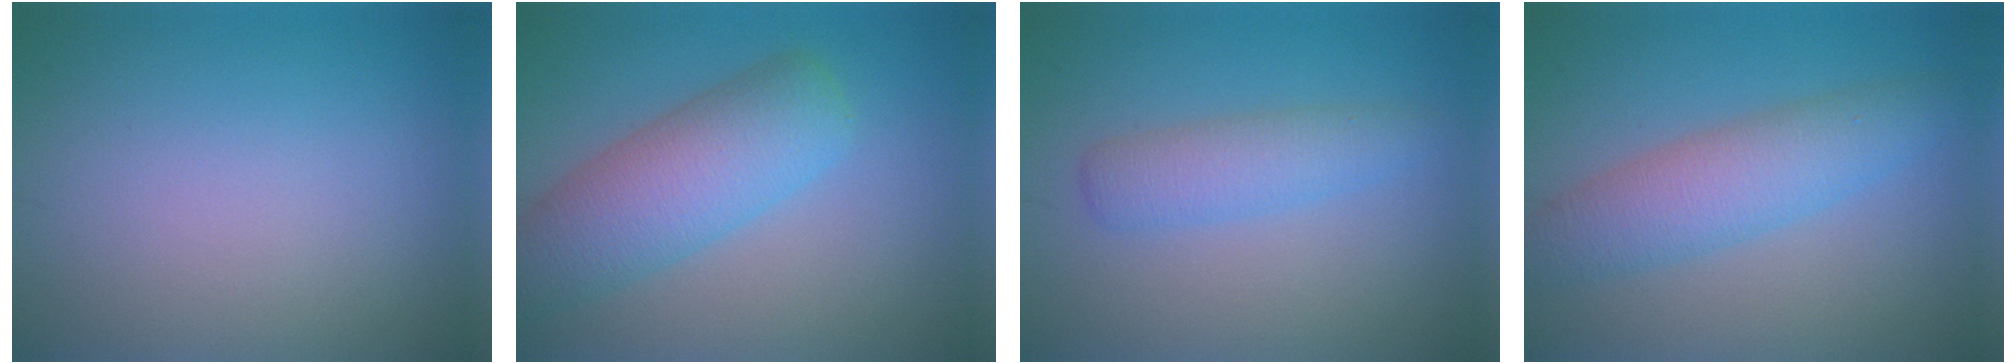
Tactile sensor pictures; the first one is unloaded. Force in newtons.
{"total": 6.6, "press": 6.5, "slide": 0.3}
{"total": 2.9, "press": 2.9, "slide": 0.1}
{"total": 4.9, "press": 4.9, "slide": 0.1}